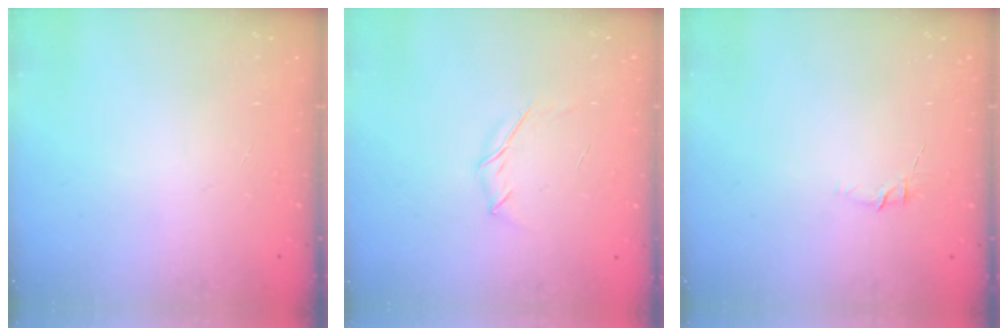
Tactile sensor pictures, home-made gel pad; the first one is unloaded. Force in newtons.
{"total": 3.8, "press": 3.7, "slide": 0.9}
{"total": 4.5, "press": 4.4, "slide": 1.0}